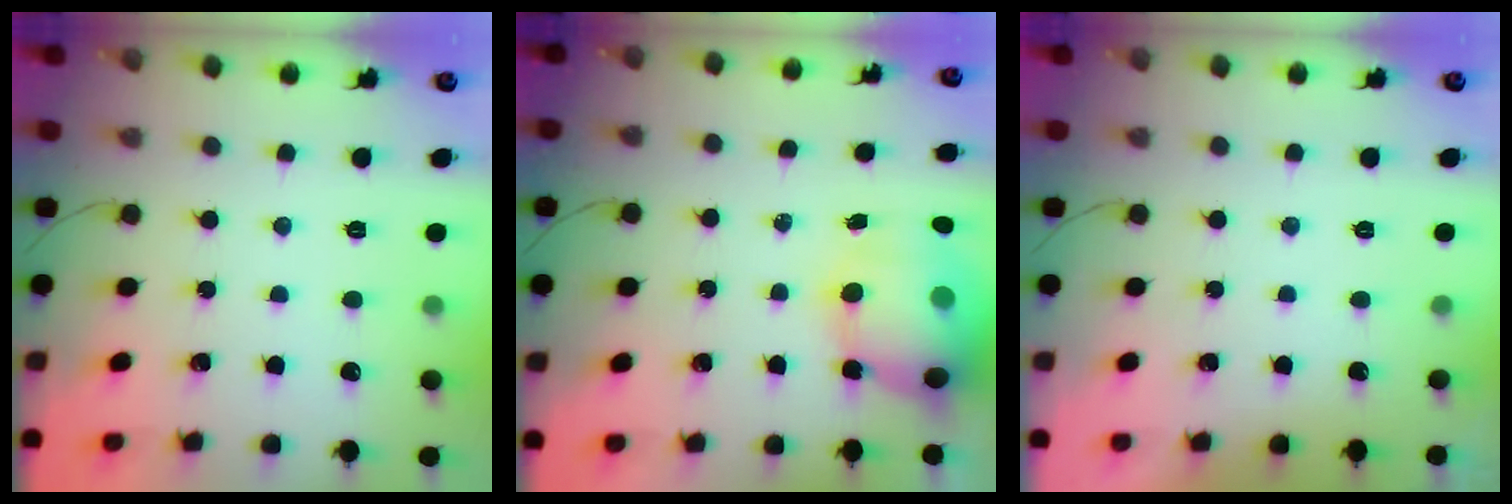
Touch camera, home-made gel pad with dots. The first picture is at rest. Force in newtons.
{"total": 13.8, "press": 13.3, "slide": 3.6}
{"total": 0.0}